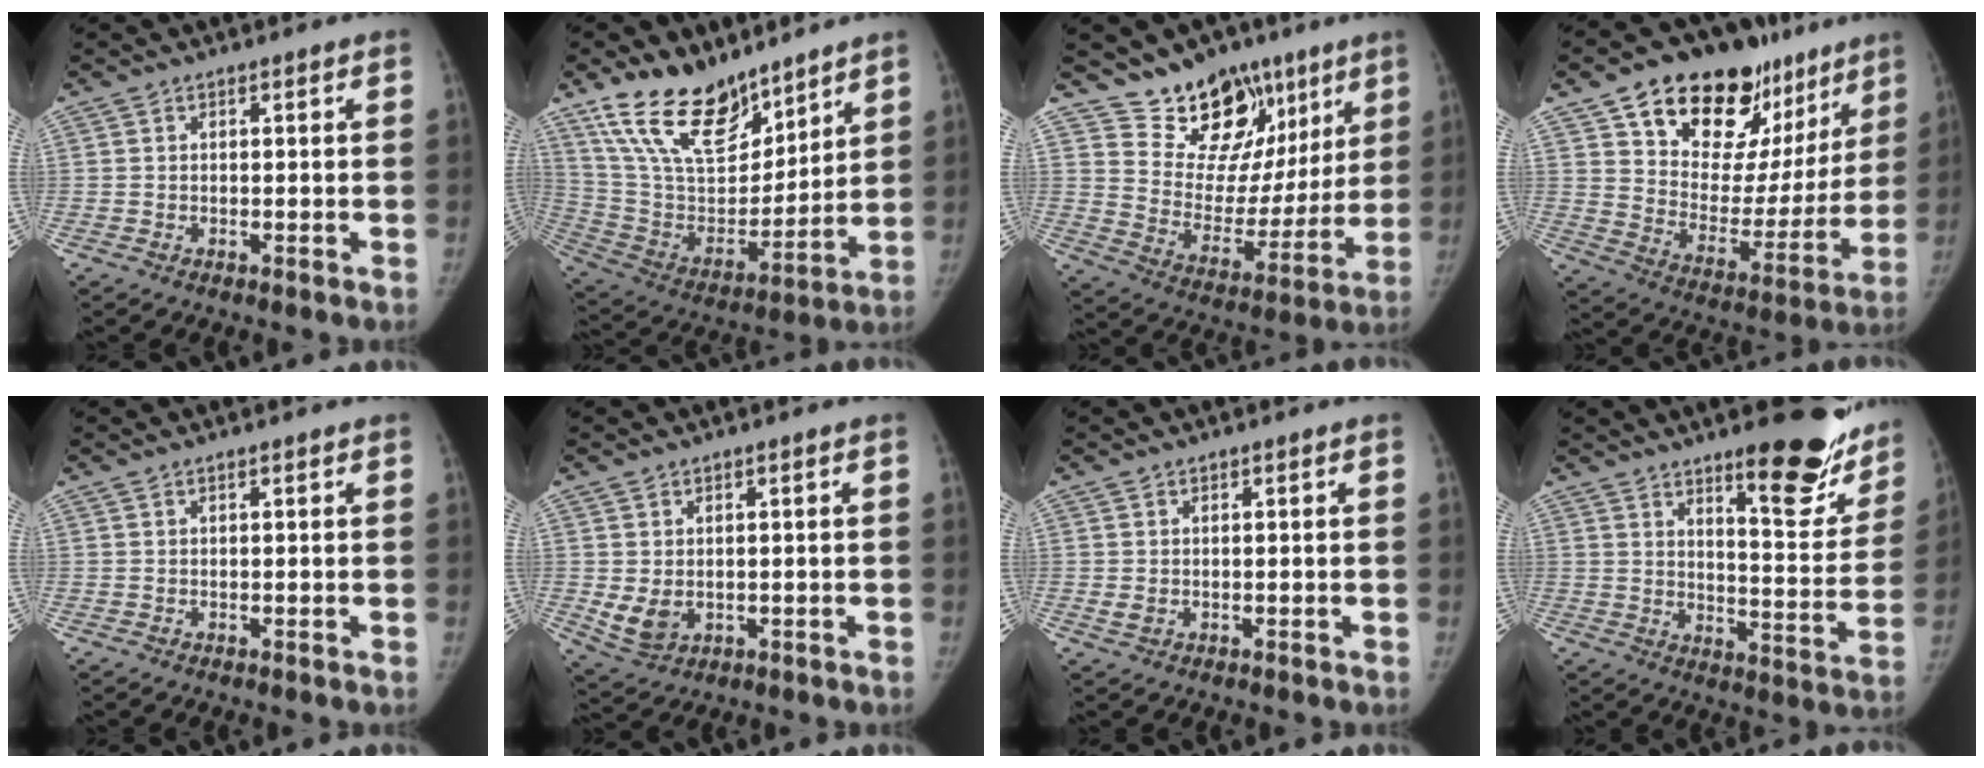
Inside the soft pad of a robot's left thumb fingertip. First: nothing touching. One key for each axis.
{"total": 20.0, "fx": 14.7, "fy": 9.0, "fz": 10.0, "tx": -0.135, "ty": -0.070, "tz": 0.280}
{"total": 19.1, "fx": 13.0, "fy": 11.9, "fz": 7.2, "tx": -0.040, "ty": -0.068, "tz": 0.206}
{"total": 27.4, "fx": 17.2, "fy": 16.0, "fz": 14.1, "tx": -0.162, "ty": -0.047, "tz": 0.266}
{"total": 0.0}
{"total": 4.9, "fx": -0.2, "fy": 3.7, "fz": 3.1, "tx": -0.050, "ty": -0.012, "tz": 0.012}
{"total": 1.2, "fx": 0.0, "fy": 1.0, "fz": 0.7, "tx": -0.009, "ty": -0.001, "tz": 0.005}
{"total": 17.7, "fx": 12.1, "fy": 5.2, "fz": 11.8, "tx": -0.100, "ty": -0.094, "tz": 0.167}